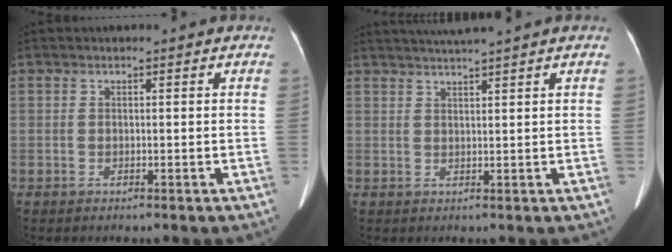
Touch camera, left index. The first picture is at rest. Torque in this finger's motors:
{"motor_torque": [0.84, -1.25, 0.01, 0.07]}